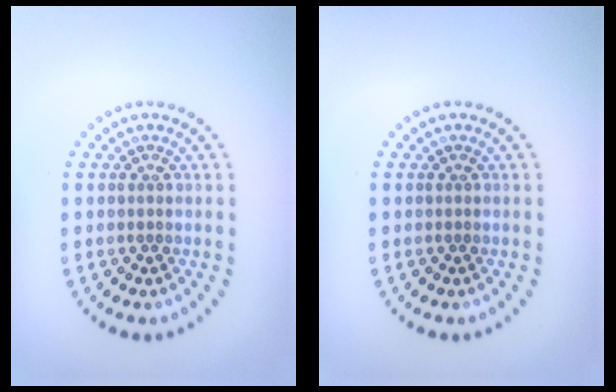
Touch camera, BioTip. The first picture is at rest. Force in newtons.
{"total": 0.0}